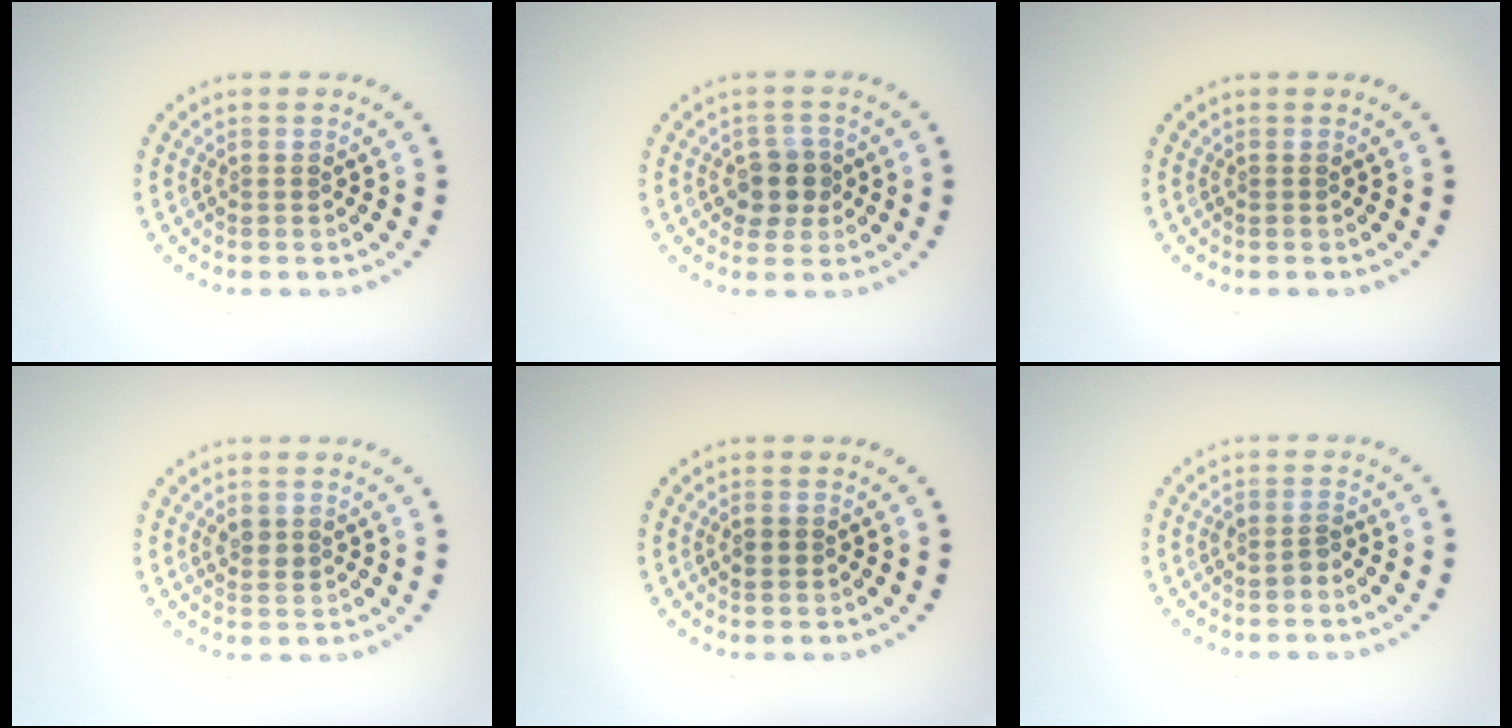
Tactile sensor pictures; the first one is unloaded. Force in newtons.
{"total": 2.7, "press": 2.4, "slide": 1.1}
{"total": 0.0}
{"total": 1.3, "press": 1.2, "slide": 0.4}
{"total": 0.7, "press": 0.7, "slide": 0.1}
{"total": 1.1, "press": 0.9, "slide": 0.6}